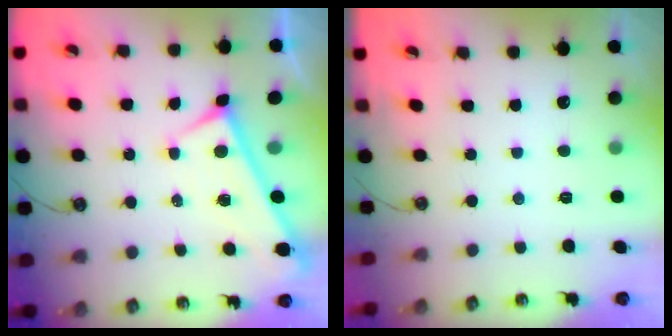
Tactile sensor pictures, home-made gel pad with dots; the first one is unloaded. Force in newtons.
{"total": 0.0}